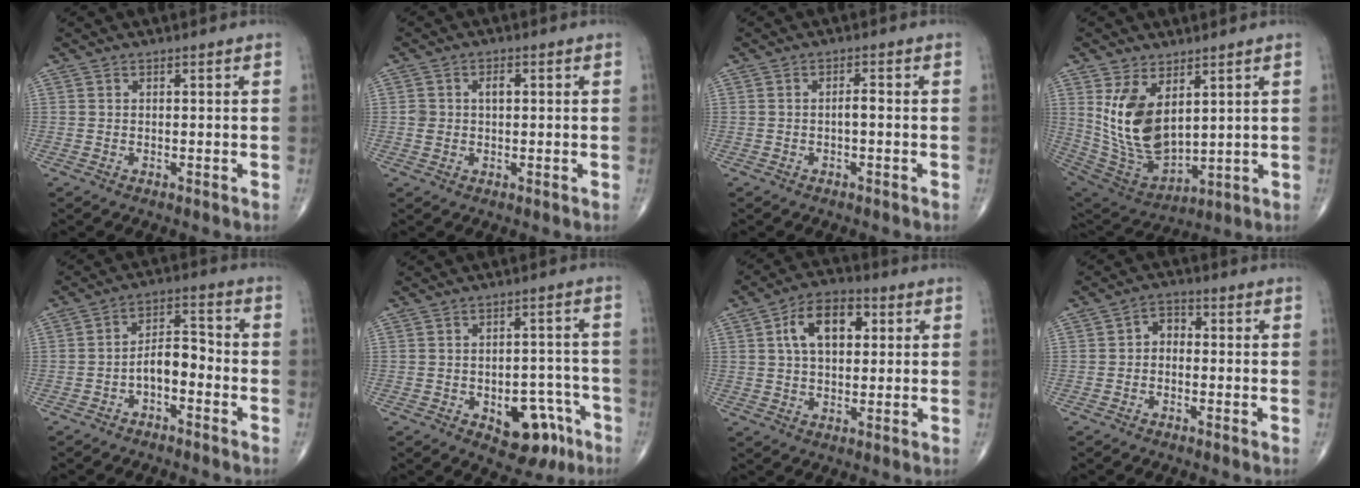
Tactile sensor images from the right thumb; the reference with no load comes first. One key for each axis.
{"total": 3.2, "fx": 0.5, "fy": 2.2, "fz": 2.3, "tx": -0.039, "ty": 0.007, "tz": 0.011}
{"total": 1.6, "fx": -0.4, "fy": 0.5, "fz": 1.5, "tx": -0.023, "ty": 0.006, "tz": -0.009}
{"total": 14.9, "fx": 4.4, "fy": 8.4, "fz": 11.6, "tx": -0.204, "ty": -0.026, "tz": 0.112}
{"total": 6.4, "fx": -2.5, "fy": 3.4, "fz": 4.8, "tx": -0.069, "ty": 0.040, "tz": -0.051}
{"total": 10.6, "fx": -5.0, "fy": 6.2, "fz": 7.0, "tx": -0.053, "ty": 0.043, "tz": -0.057}
{"total": 11.0, "fx": 2.9, "fy": 6.5, "fz": 8.3, "tx": -0.124, "ty": 0.012, "tz": 0.042}
{"total": 3.5, "fx": -0.4, "fy": 2.6, "fz": 2.2, "tx": -0.020, "ty": 0.017, "tz": -0.022}